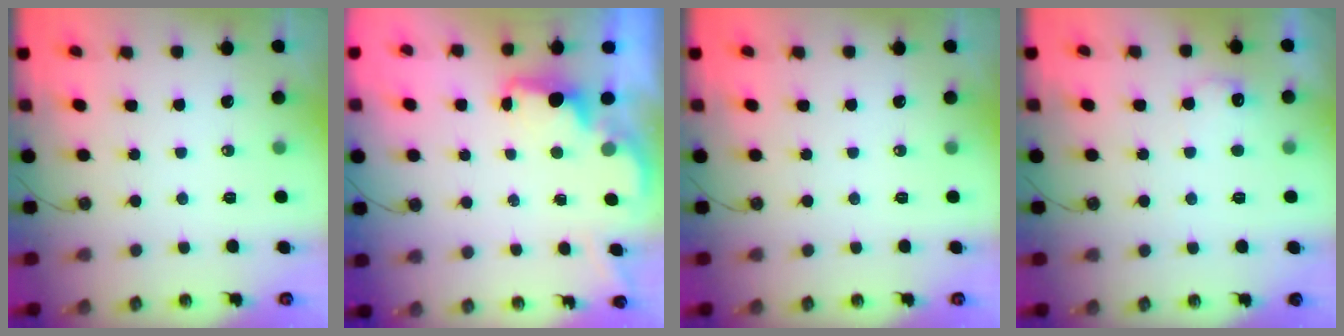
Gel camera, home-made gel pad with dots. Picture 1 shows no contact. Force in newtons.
{"total": 1.5, "press": 1.3, "slide": 0.7}
{"total": 0.0}
{"total": 7.5, "press": 7.5, "slide": 0.5}